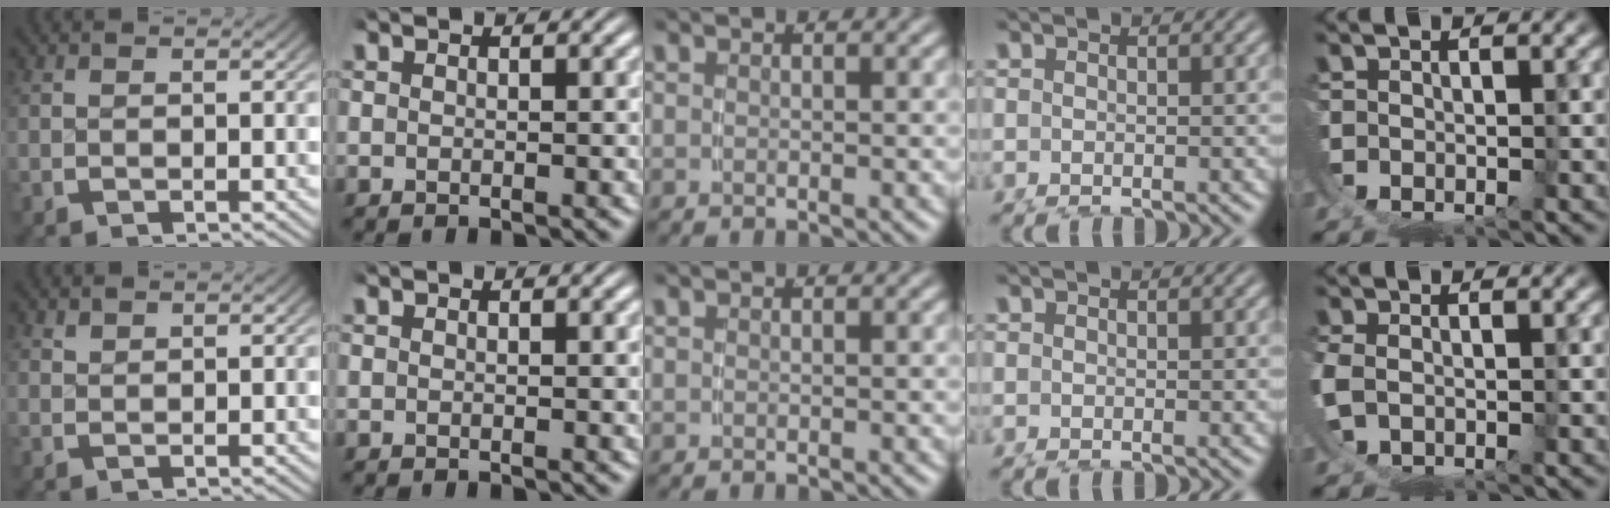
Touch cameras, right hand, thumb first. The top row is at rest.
{"thumb": {"total": 0.8, "force": [0.8, 0.1, -0.1], "torque": [0.005, -0.002, 0.021]}, "little": {"total": 0.8, "force": [0.4, 0.7, 0.2], "torque": [-0.030, -0.005, 0.012]}}